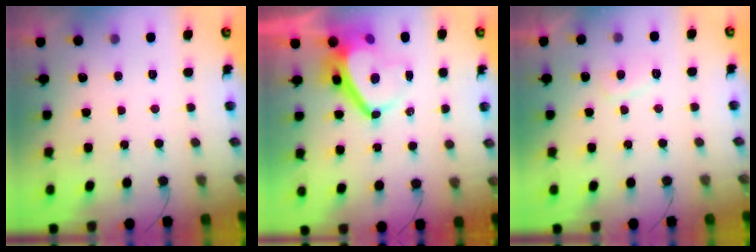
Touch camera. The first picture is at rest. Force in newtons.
{"total": 7.1, "press": 7.0, "slide": 0.8}
{"total": 3.0, "press": 3.0, "slide": 0.6}